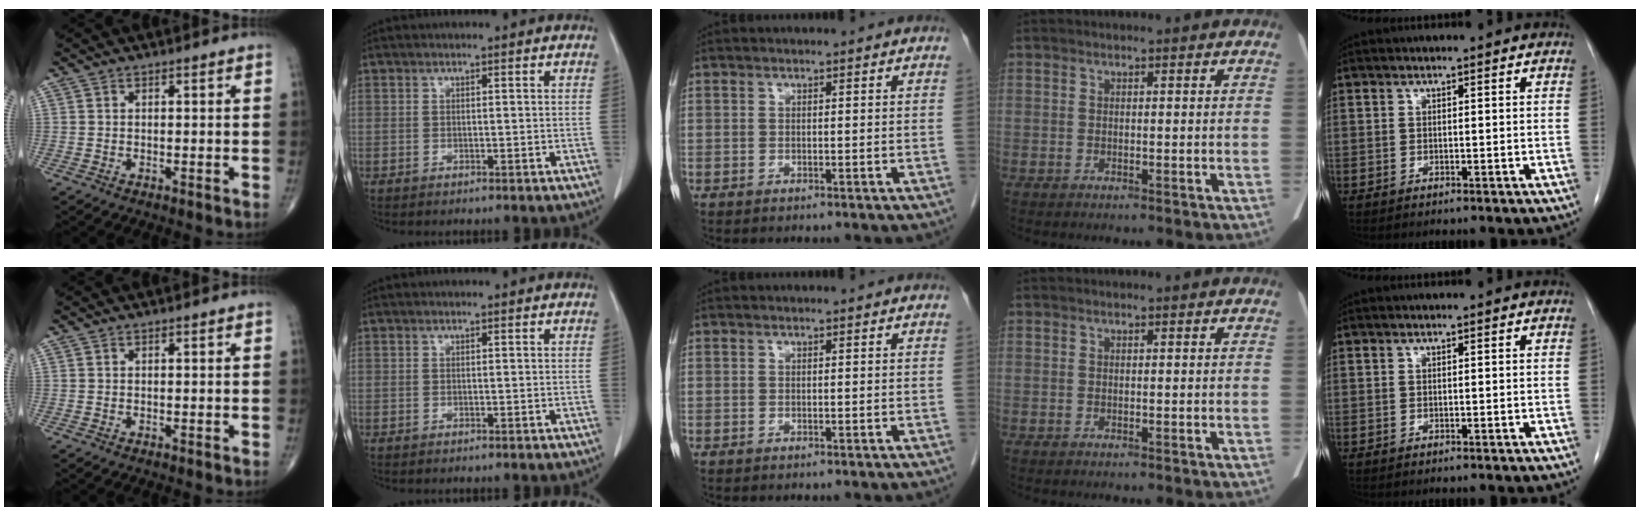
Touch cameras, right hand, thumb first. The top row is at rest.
{}